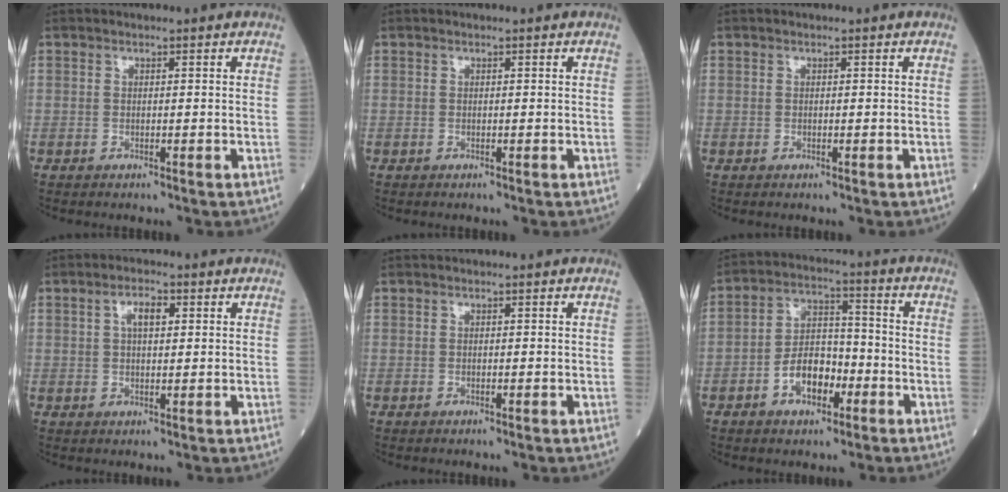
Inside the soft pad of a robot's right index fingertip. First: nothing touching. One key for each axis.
{"total": 0.0}
{"total": 0.0}
{"total": 3.4, "fx": 1.2, "fy": 1.3, "fz": 2.9, "tx": -0.055, "ty": 0.007, "tz": 0.020}
{"total": 0.0}
{"total": 7.9, "fx": -3.3, "fy": 4.3, "fz": 5.7, "tx": -0.111, "ty": 0.019, "tz": -0.057}